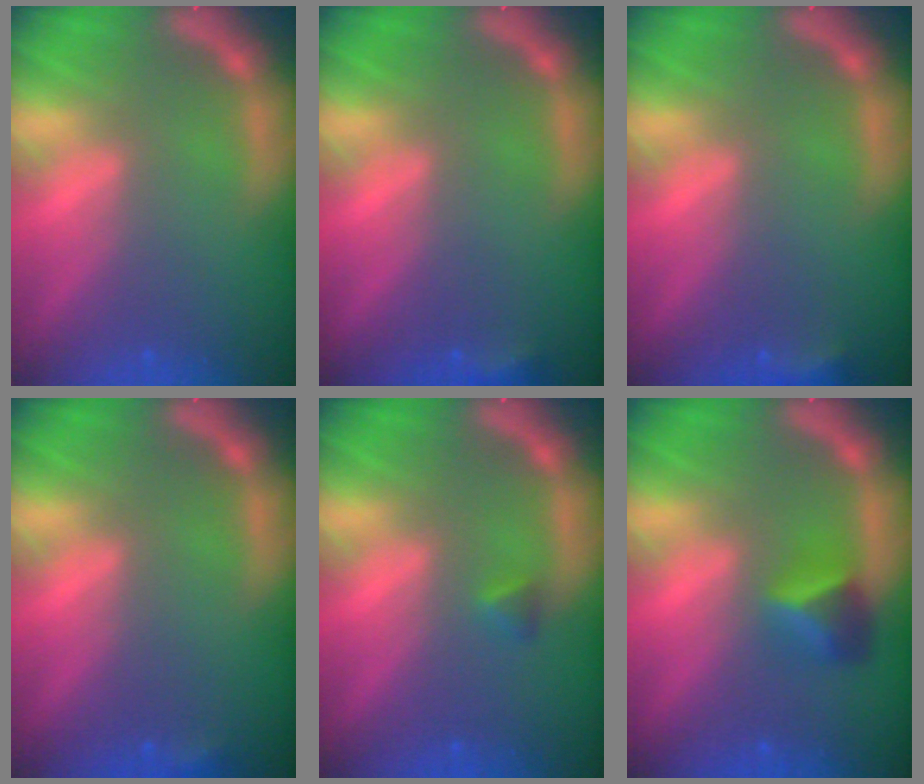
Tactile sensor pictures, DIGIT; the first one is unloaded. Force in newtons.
{"total": 1.4}
{"total": 1.9}
{"total": 0.9}
{"total": 0.9}
{"total": 2.9}